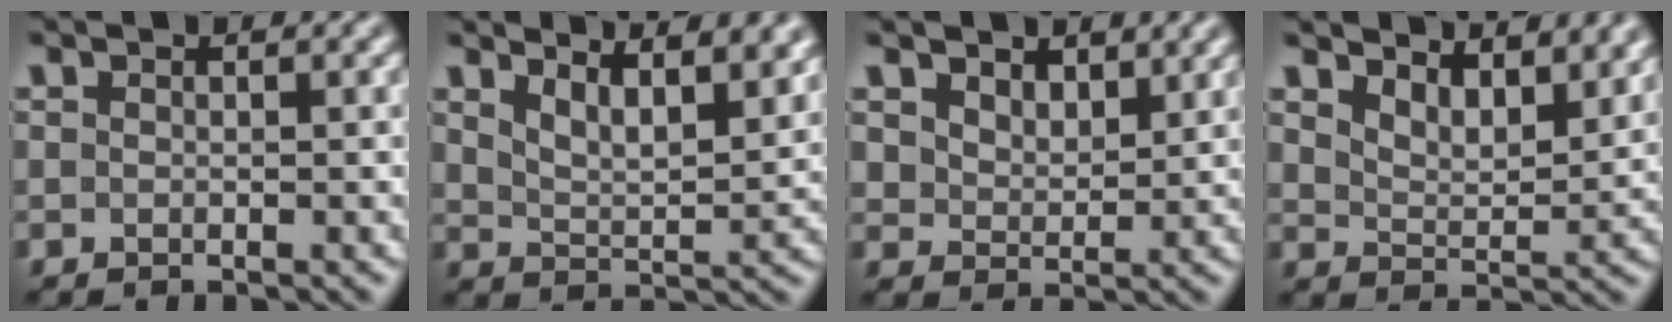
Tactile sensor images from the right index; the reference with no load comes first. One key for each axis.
{"total": 5.3, "fx": 3.4, "fy": 2.5, "fz": 3.3, "tx": -0.045, "ty": -0.003, "tz": 0.048}
{"total": 3.0, "fx": 2.6, "fy": 1.2, "fz": 0.8, "tx": -0.018, "ty": -0.016, "tz": 0.054}
{"total": 5.4, "fx": 4.4, "fy": 2.0, "fz": 2.4, "tx": -0.035, "ty": -0.006, "tz": 0.068}